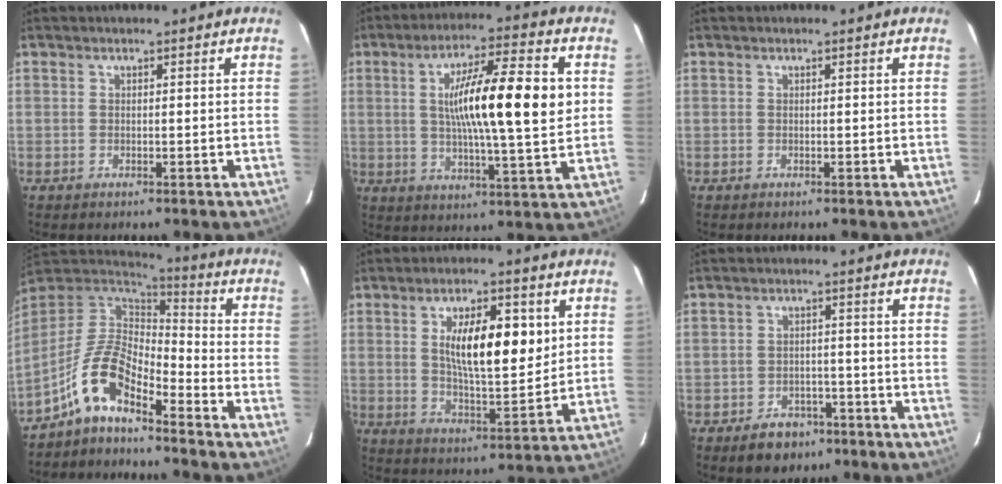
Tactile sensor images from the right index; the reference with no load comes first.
{"total": 16.1, "force": [2.3, 1.6, 15.9], "torque": [-0.264, 0.010, 0.033]}
{"total": 0.0}
{"total": 9.7, "force": [-6.5, 3.2, 6.5], "torque": [-0.148, 0.026, -0.129]}
{"total": 12.6, "force": [3.3, 3.8, 11.6], "torque": [-0.199, 0.003, 0.059]}
{"total": 5.5, "force": [-3.6, 3.7, 2.0], "torque": [-0.032, 0.005, -0.048]}